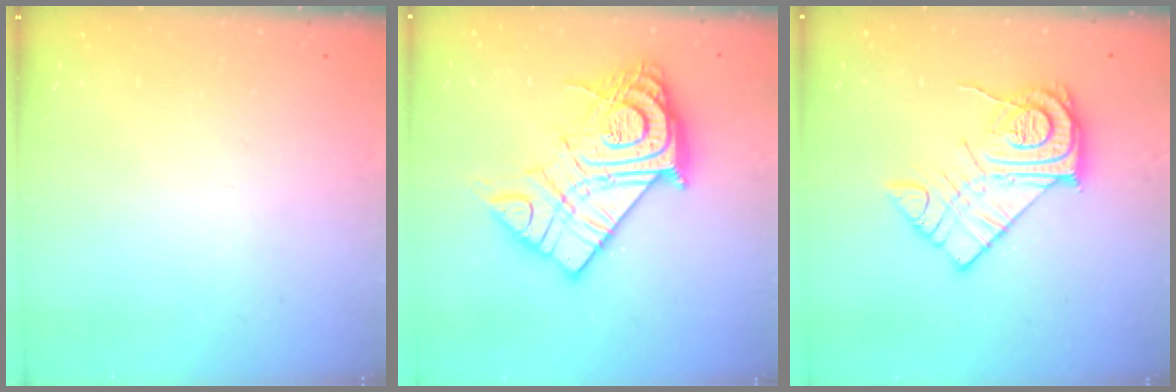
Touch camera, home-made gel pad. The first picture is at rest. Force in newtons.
{"total": 24.3, "press": 24.1, "slide": 2.4}
{"total": 14.9, "press": 14.8, "slide": 1.2}